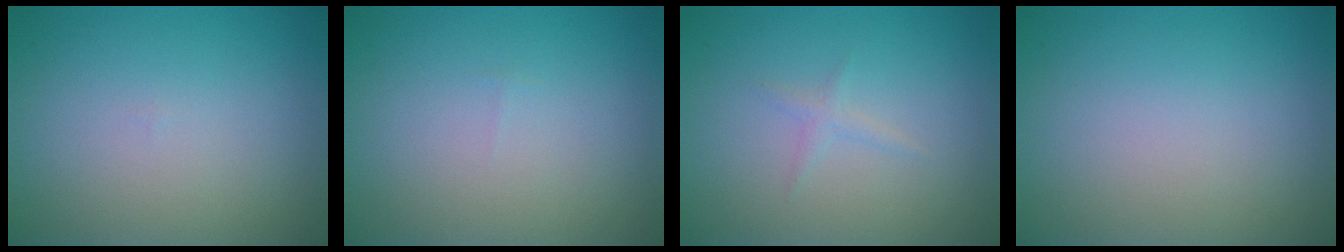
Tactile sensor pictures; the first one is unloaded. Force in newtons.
{"total": 0.0}
{"total": 0.9, "press": 0.9, "slide": 0.0}
{"total": 0.0}